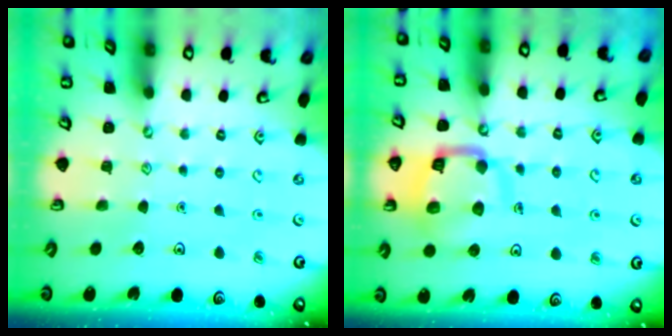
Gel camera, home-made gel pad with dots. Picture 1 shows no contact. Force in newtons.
{"total": 11.9, "press": 11.8, "slide": 1.2}